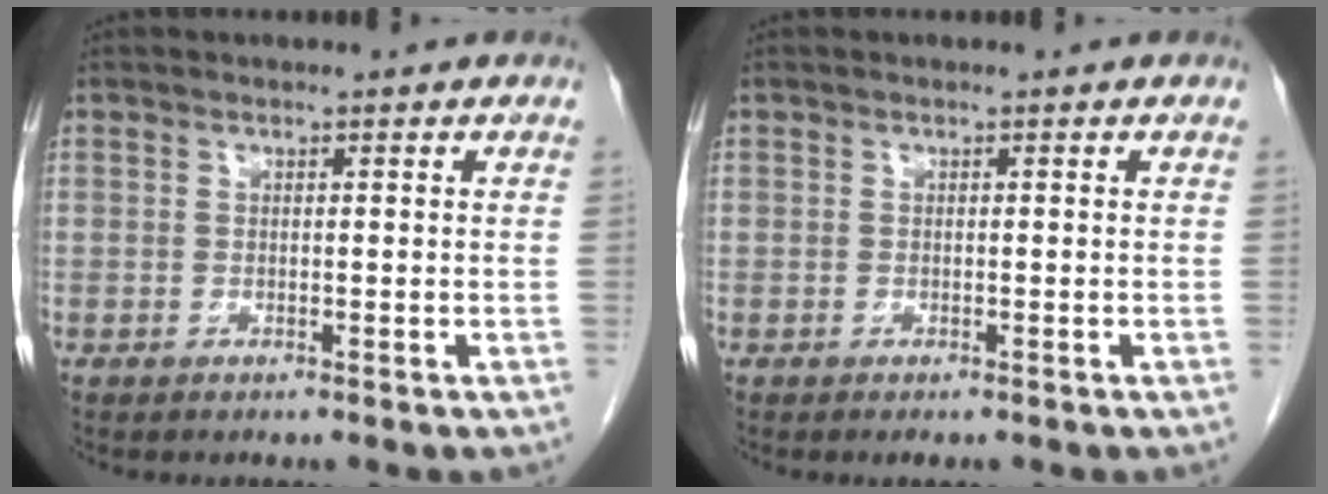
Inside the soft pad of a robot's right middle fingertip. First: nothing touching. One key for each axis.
{"total": 0.9, "fx": -0.7, "fy": 0.4, "fz": 0.5, "tx": -0.005, "ty": -0.001, "tz": -0.005}